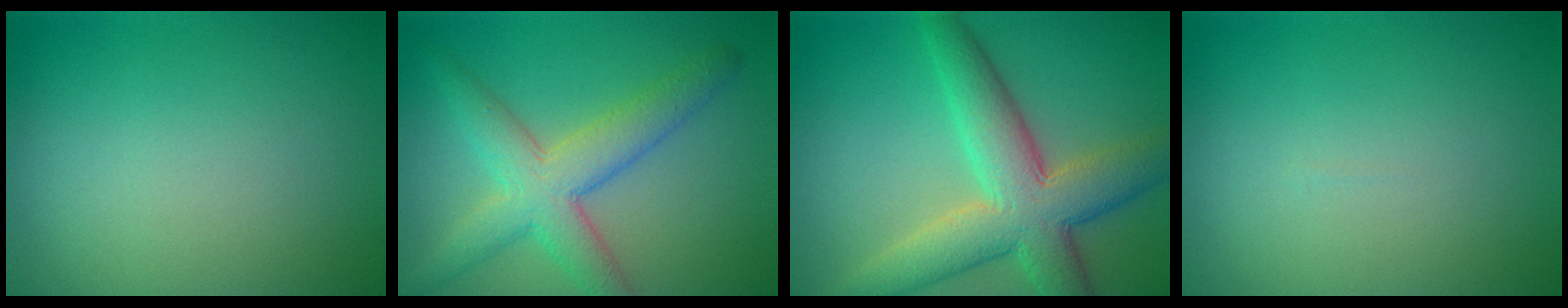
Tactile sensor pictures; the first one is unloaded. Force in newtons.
{"total": 5.6, "press": 5.6, "slide": 0.2}
{"total": 8.0, "press": 8.0, "slide": 0.5}
{"total": 0.0}